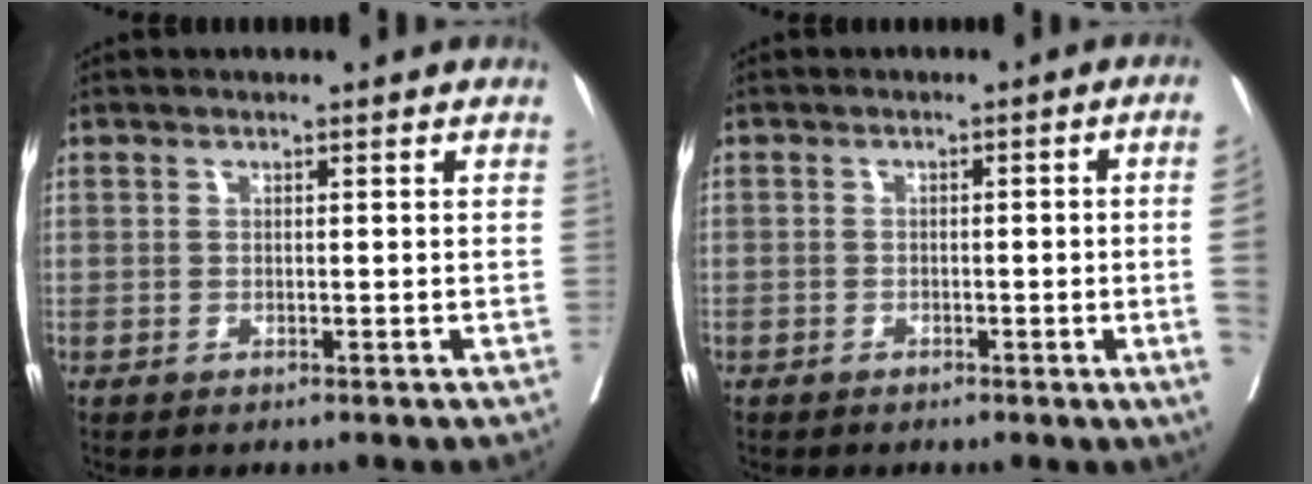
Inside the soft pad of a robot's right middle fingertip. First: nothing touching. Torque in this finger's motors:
{"motor_torque": [0.68, -1.47, -0.22, -0.21]}